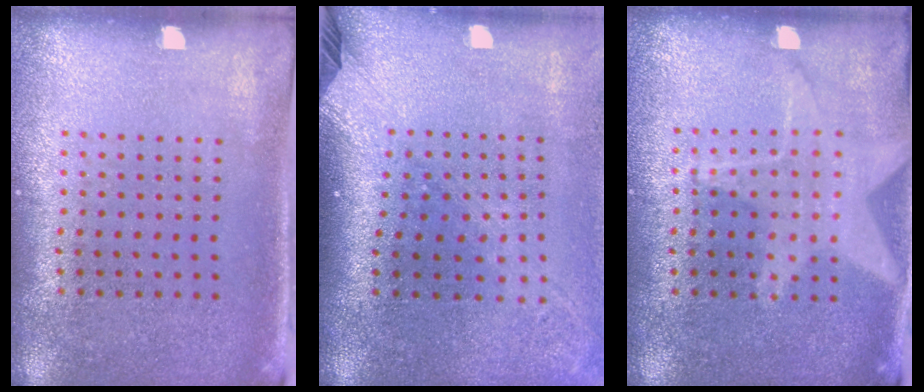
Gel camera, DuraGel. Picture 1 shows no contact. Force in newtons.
{"total": 2.3, "press": 1.7, "slide": 1.5}
{"total": 1.3, "press": 1.3, "slide": 0.5}